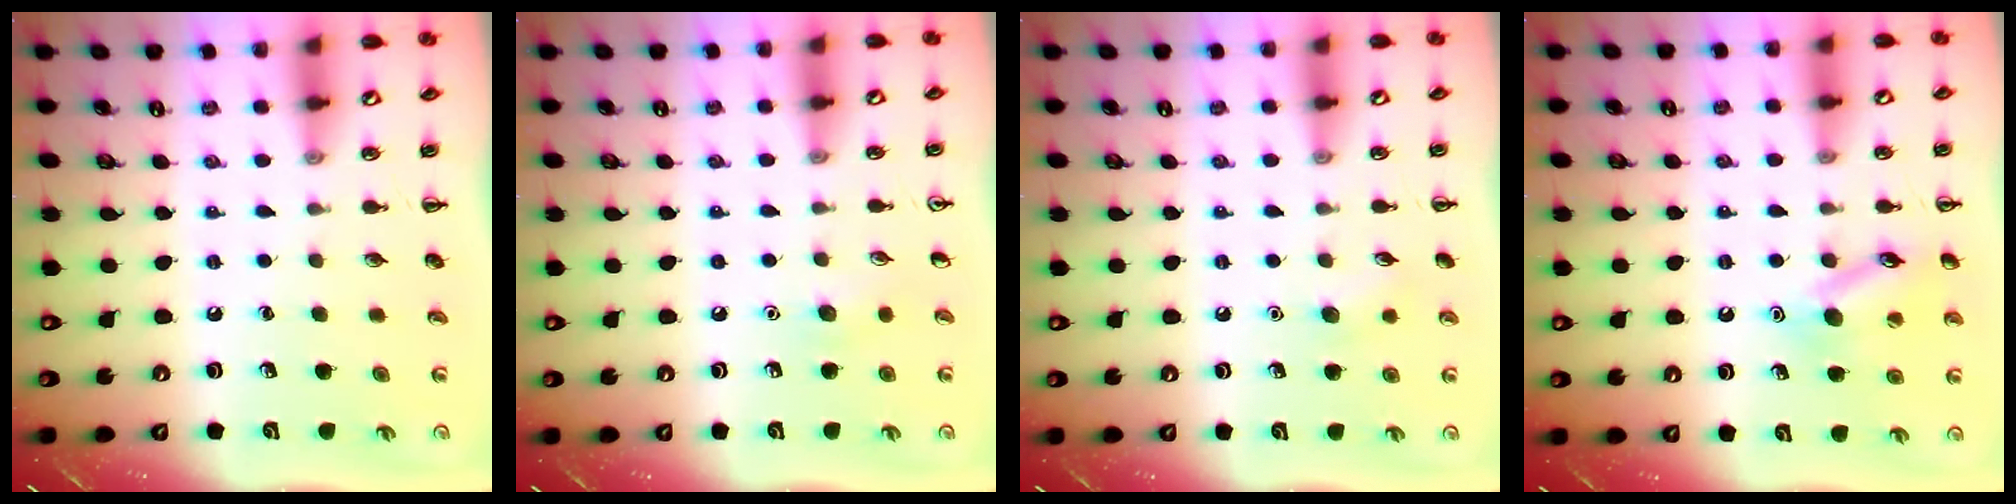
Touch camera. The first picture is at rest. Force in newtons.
{"total": 4.8, "press": 4.7, "slide": 1.2}
{"total": 5.6, "press": 5.5, "slide": 1.2}
{"total": 11.8, "press": 11.7, "slide": 1.6}